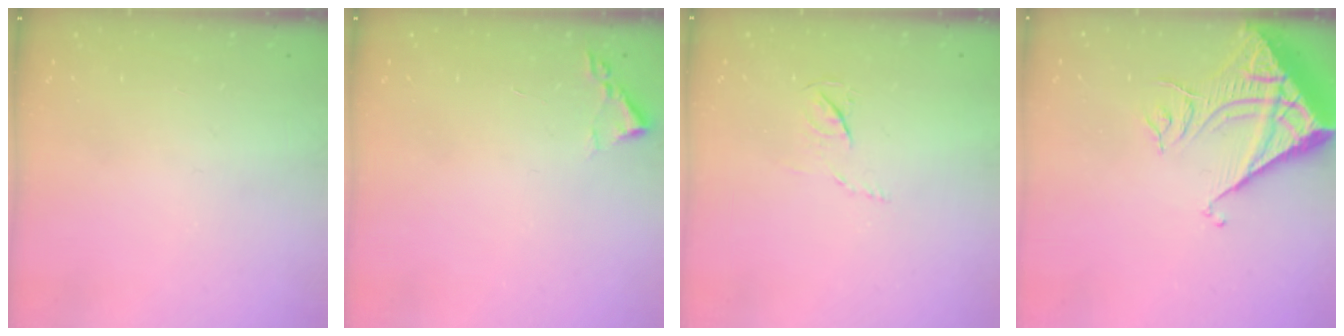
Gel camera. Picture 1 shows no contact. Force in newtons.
{"total": 1.8, "press": 1.8, "slide": 0.3}
{"total": 3.9, "press": 3.9, "slide": 0.4}
{"total": 11.6, "press": 11.5, "slide": 1.4}